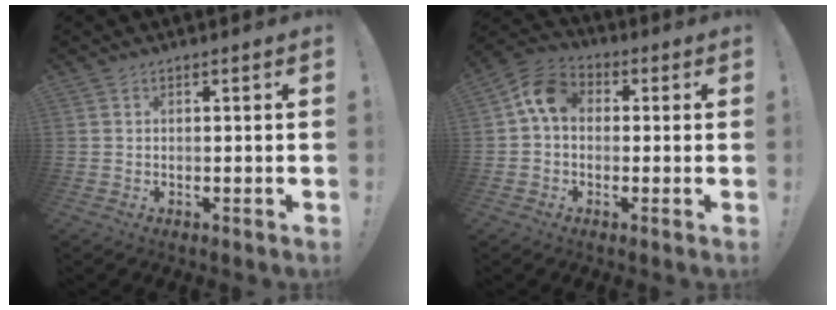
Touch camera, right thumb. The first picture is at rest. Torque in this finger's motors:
{"motor_torque": [-0.07, 0.36, -0.45, 0.03, 0.28]}